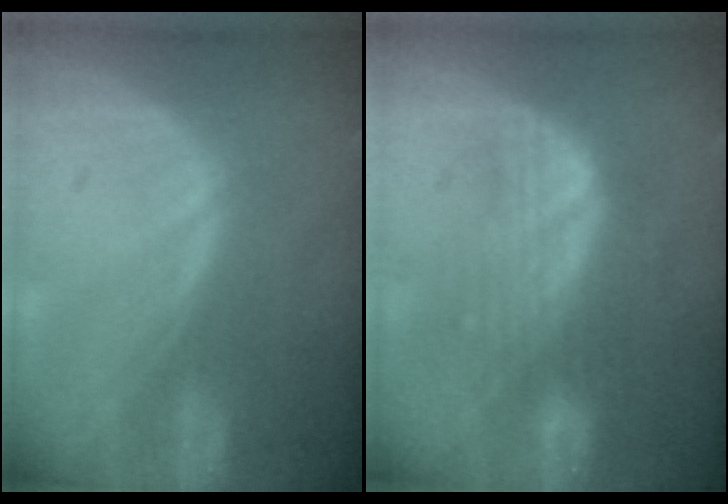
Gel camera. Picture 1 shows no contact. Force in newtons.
{"total": 7.7, "press": 7.6, "slide": 0.8}